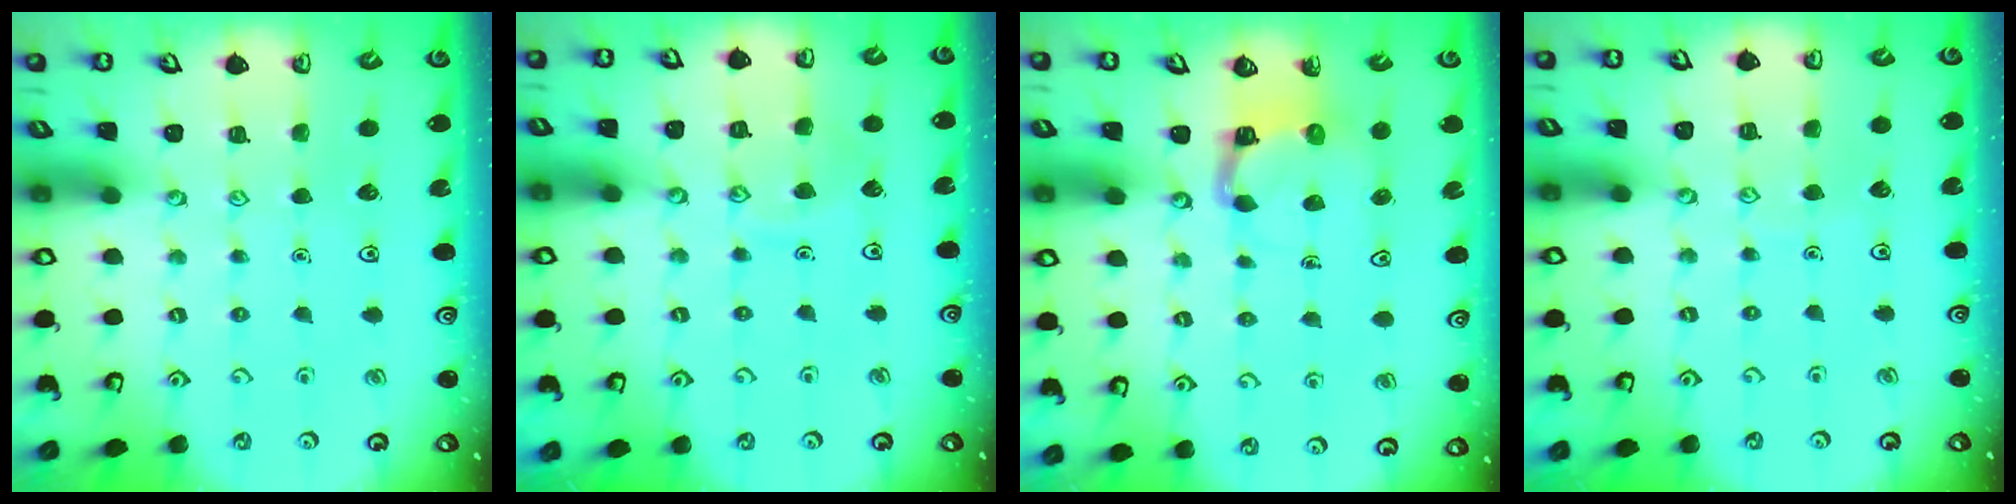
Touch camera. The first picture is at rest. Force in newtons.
{"total": 7.1, "press": 7.1, "slide": 0.6}
{"total": 5.2, "press": 5.2, "slide": 0.4}
{"total": 3.1, "press": 3.1, "slide": 0.3}